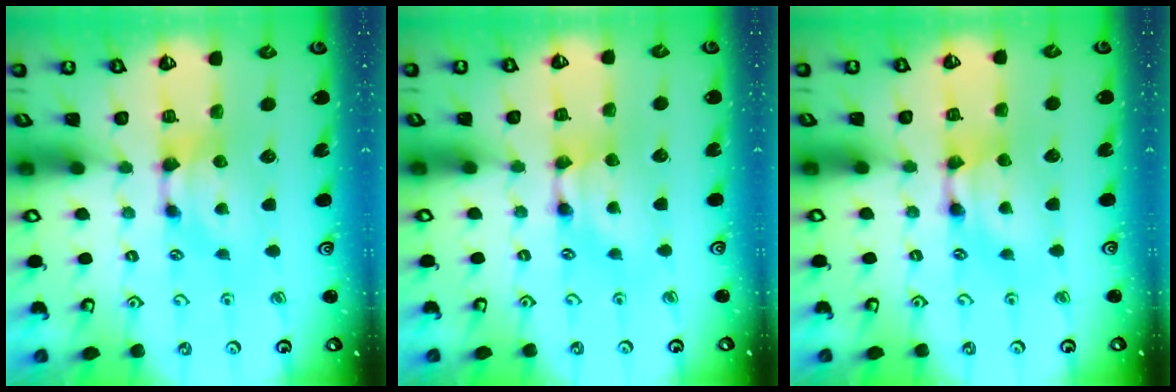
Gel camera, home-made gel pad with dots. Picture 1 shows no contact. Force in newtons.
{"total": 1.6, "press": 1.6, "slide": 0.2}
{"total": 1.9, "press": 1.9, "slide": 0.2}